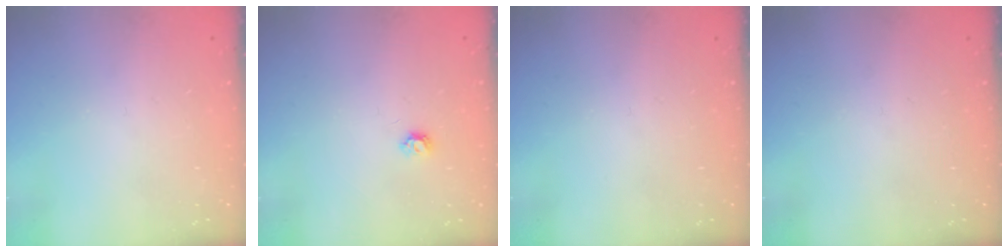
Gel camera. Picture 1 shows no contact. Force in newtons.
{"total": 4.0, "press": 4.0, "slide": 0.6}
{"total": 0.0}
{"total": 0.0}